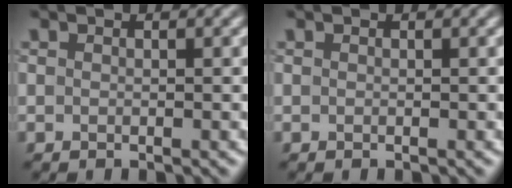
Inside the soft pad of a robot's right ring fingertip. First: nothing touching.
{"total": 0.0}